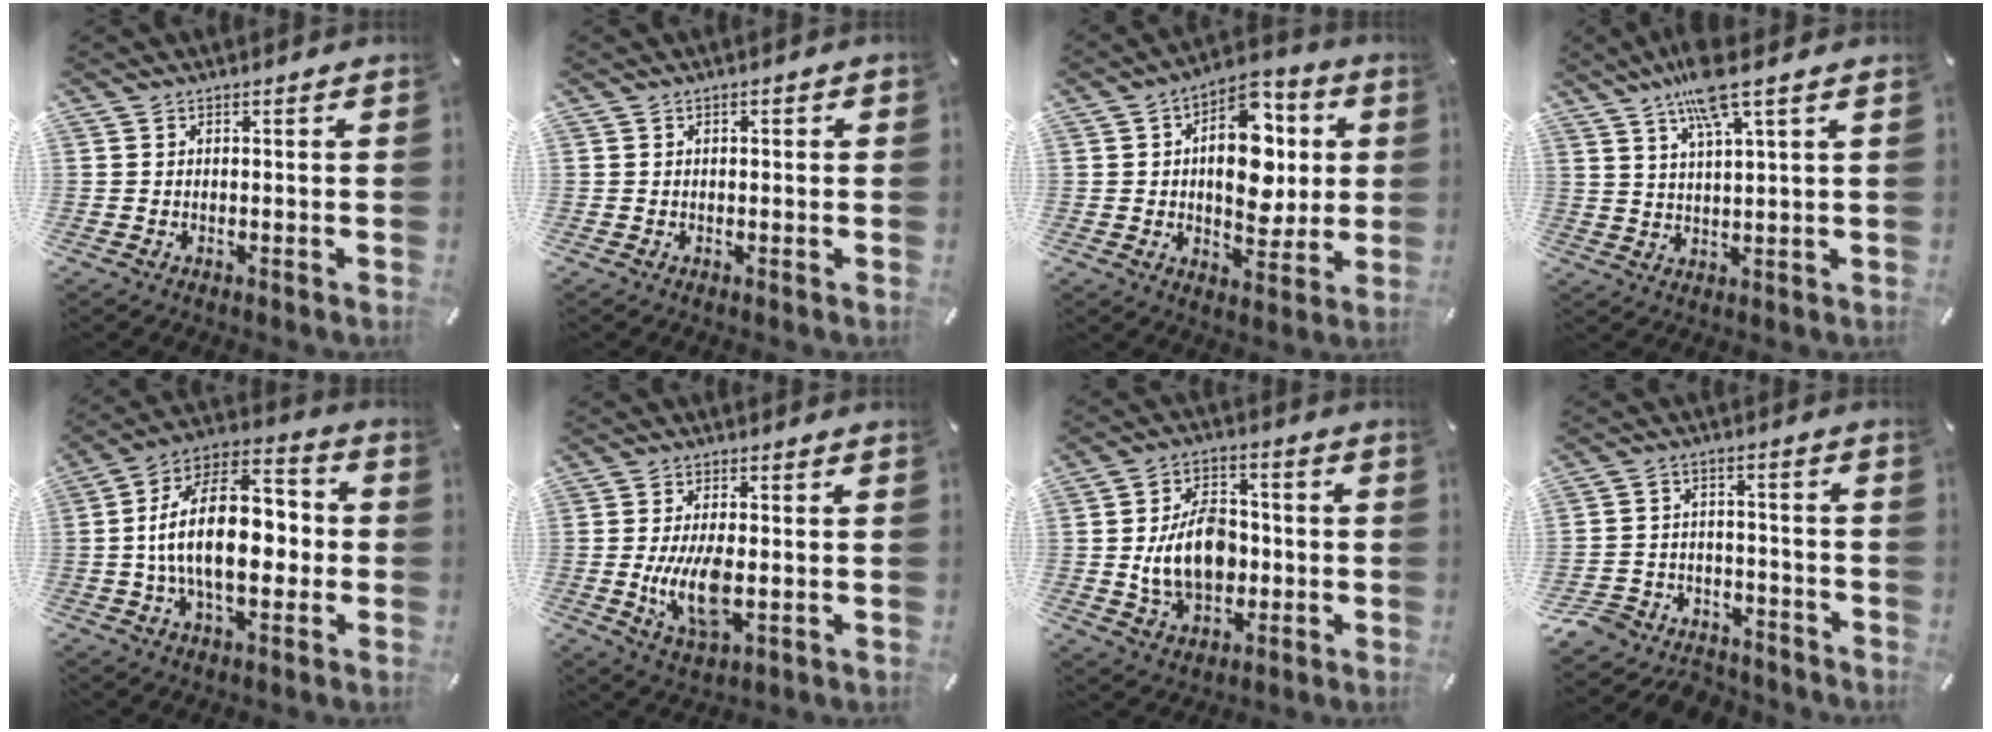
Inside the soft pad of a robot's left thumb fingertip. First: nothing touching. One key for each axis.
{"total": 0.8, "fx": -0.1, "fy": 0.5, "fz": 0.6, "tx": -0.011, "ty": 0.004, "tz": -0.003}
{"total": 16.0, "fx": 2.7, "fy": 10.4, "fz": 11.9, "tx": -0.158, "ty": -0.013, "tz": 0.046}
{"total": 9.2, "fx": 6.1, "fy": 1.2, "fz": 6.7, "tx": -0.138, "ty": -0.010, "tz": 0.105}
{"total": 20.0, "fx": -1.5, "fy": 11.8, "fz": 16.0, "tx": -0.293, "ty": 0.008, "tz": -0.032}
{"total": 10.5, "fx": -1.2, "fy": 4.7, "fz": 9.3, "tx": -0.200, "ty": -0.015, "tz": -0.018}
{"total": 13.7, "fx": -1.2, "fy": 10.2, "fz": 9.2, "tx": -0.161, "ty": 0.010, "tz": -0.019}
{"total": 8.3, "fx": -6.5, "fy": 4.6, "fz": 2.2, "tx": -0.044, "ty": 0.034, "tz": -0.125}